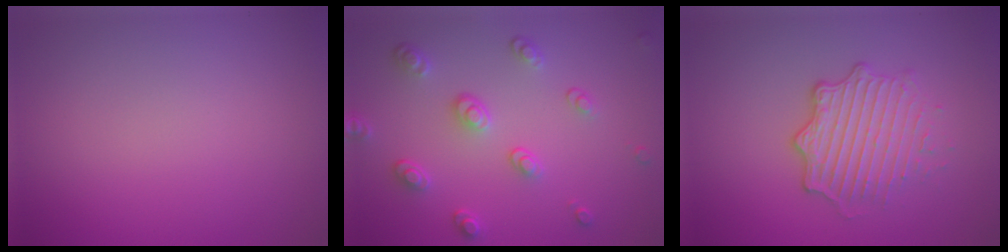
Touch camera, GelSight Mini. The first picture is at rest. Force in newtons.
{"total": 3.7, "press": 2.9, "slide": 2.2}
{"total": 4.7, "press": 3.3, "slide": 3.3}